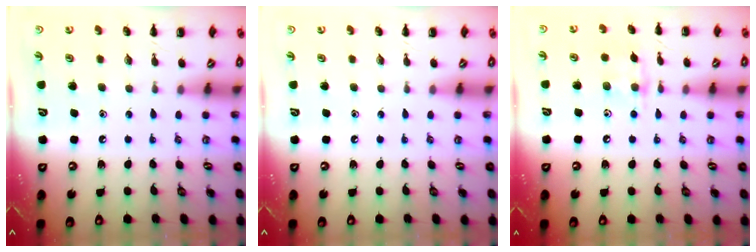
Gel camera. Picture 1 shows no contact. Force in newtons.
{"total": 0.0}
{"total": 7.2, "press": 7.2, "slide": 0.6}